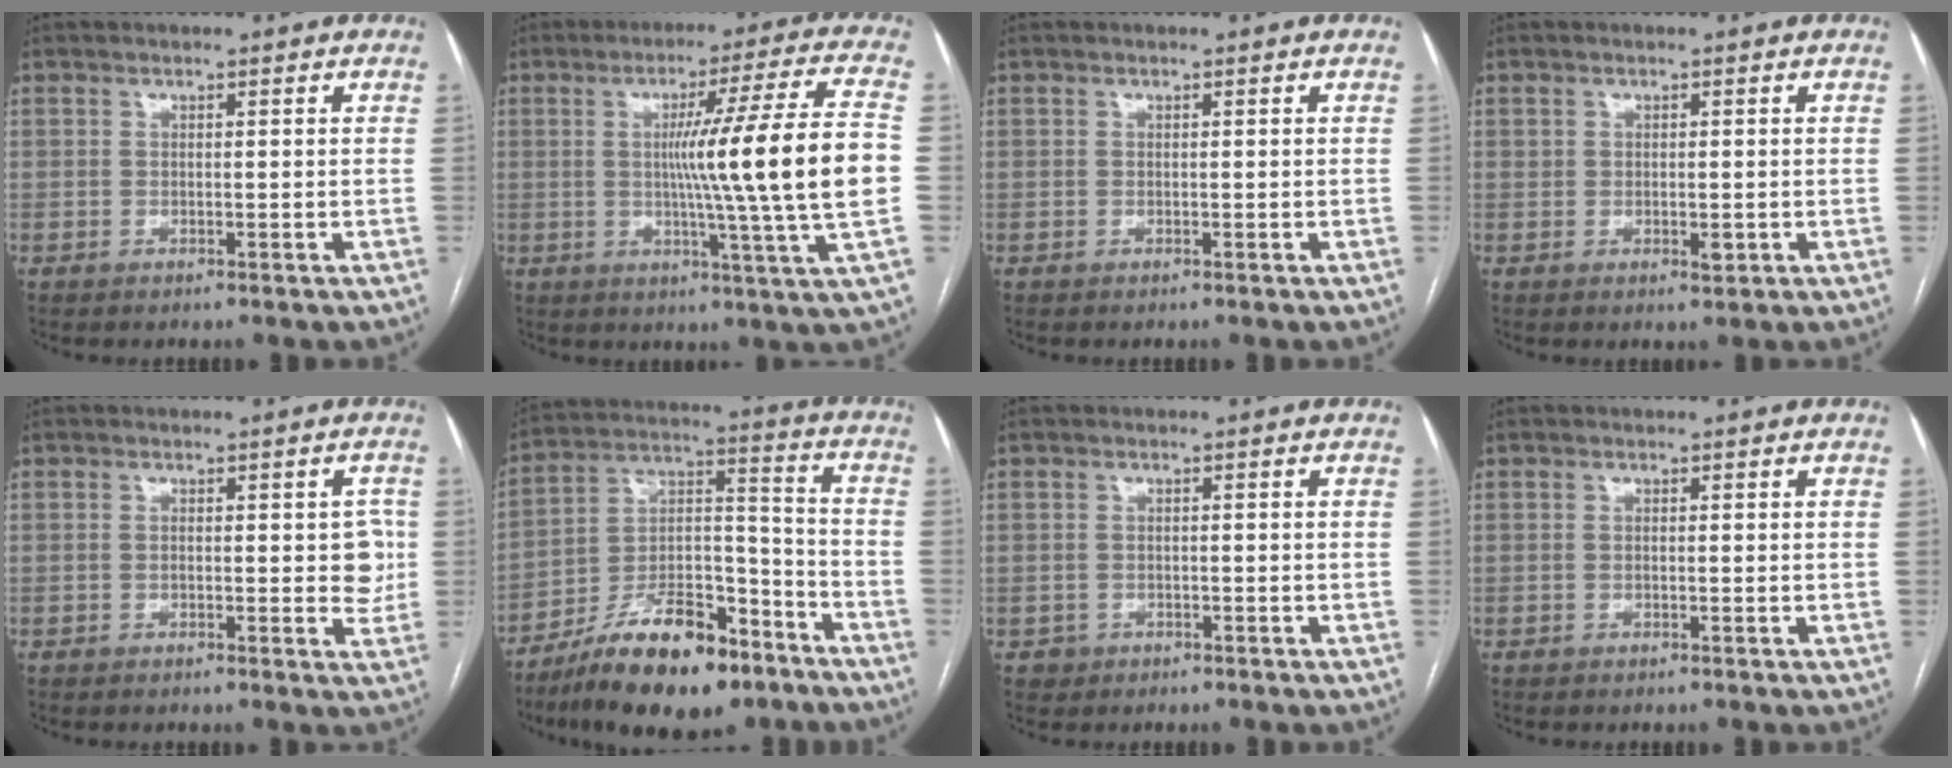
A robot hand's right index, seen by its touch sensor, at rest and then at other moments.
{"total": 17.7, "force": [-0.2, -2.6, 17.5], "torque": [-0.261, -0.009, -0.016]}
{"total": 0.0}
{"total": 1.6, "force": [-0.1, 1.0, 1.3], "torque": [-0.018, 0.000, 0.004]}
{"total": 4.2, "force": [0.0, 1.8, 3.8], "torque": [-0.035, 0.005, -0.001]}
{"total": 19.3, "force": [-13.4, 6.3, 12.4], "torque": [-0.212, 0.018, -0.225]}
{"total": 1.5, "force": [-0.8, 1.3, -0.1], "torque": [0.000, 0.007, -0.011]}
{"total": 0.0}